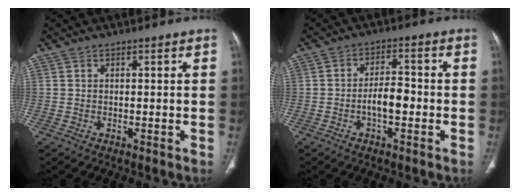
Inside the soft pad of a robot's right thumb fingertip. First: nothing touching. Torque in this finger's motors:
{"motor_torque": [1.22, 1.15, 0.83, -0.33, 0.07]}